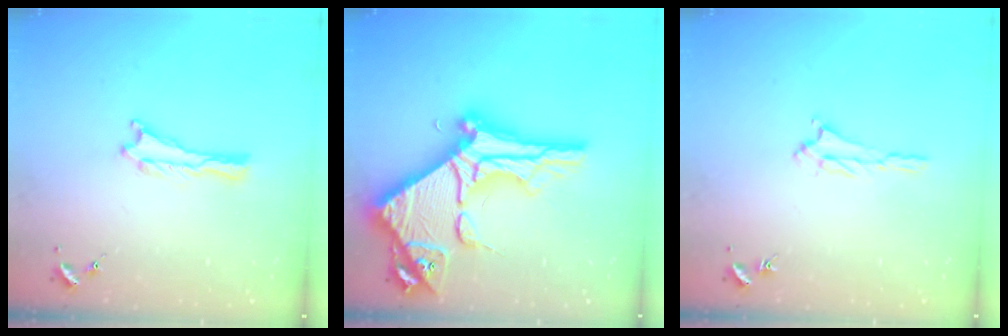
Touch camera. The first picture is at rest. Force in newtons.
{"total": 15.4, "press": 15.3, "slide": 1.5}
{"total": 1.2, "press": 1.1, "slide": 0.5}